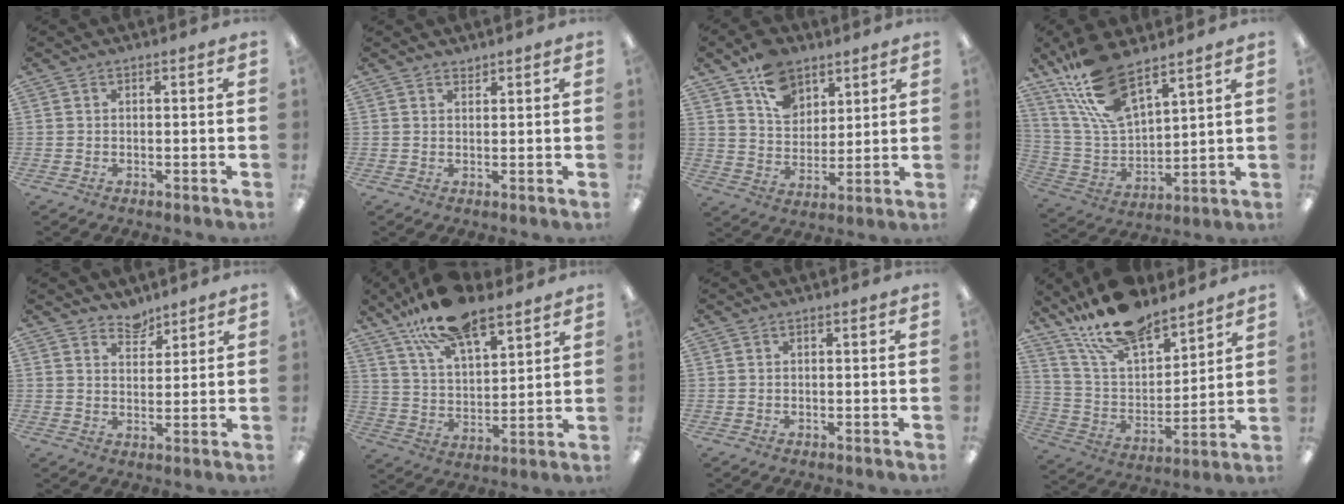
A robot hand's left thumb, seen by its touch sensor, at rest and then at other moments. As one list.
[{"total": 1.3, "force": [1.3, 0.2, 0.0], "torque": [-0.001, -0.003, 0.026]}, {"total": 11.7, "force": [7.7, 7.8, 4.3], "torque": [-0.067, -0.038, 0.145]}, {"total": 16.7, "force": [11.9, 6.3, 9.8], "torque": [-0.228, -0.056, 0.215]}, {"total": 4.4, "force": [4.0, 1.7, 0.3], "torque": [0.000, -0.026, 0.074]}, {"total": 15.8, "force": [12.0, 5.8, 8.6], "torque": [-0.164, -0.053, 0.214]}, {"total": 0.0}, {"total": 17.7, "force": [14.9, 6.2, 7.3], "torque": [-0.155, -0.089, 0.269]}]